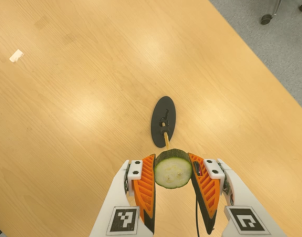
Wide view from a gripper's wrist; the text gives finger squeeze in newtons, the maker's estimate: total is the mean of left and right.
{"total": 10.9, "left": 10.4, "right": 11.4}